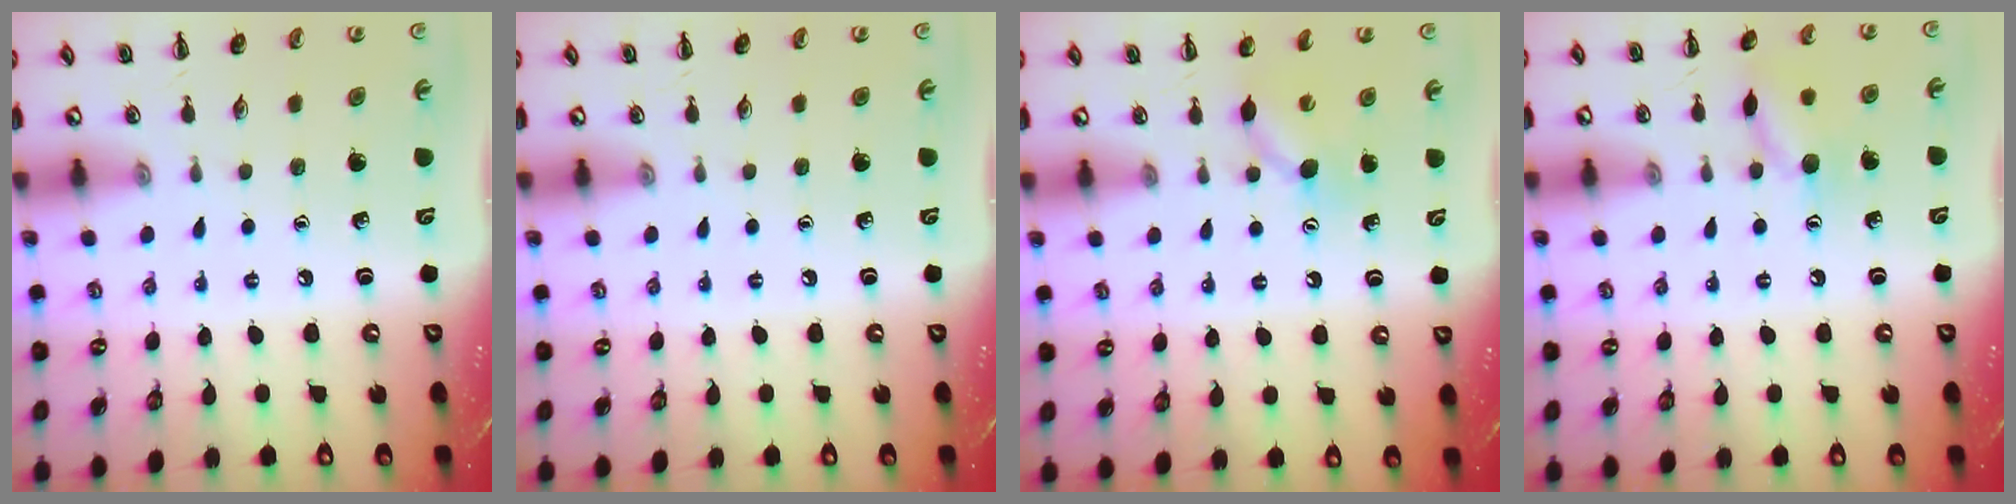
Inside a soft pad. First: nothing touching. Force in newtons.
{"total": 0.0}
{"total": 5.3, "press": 5.1, "slide": 1.5}
{"total": 9.1, "press": 9.1, "slide": 0.4}